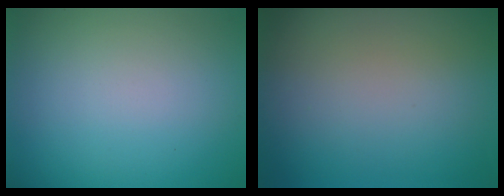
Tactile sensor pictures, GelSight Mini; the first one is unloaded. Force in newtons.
{"total": 0.0}